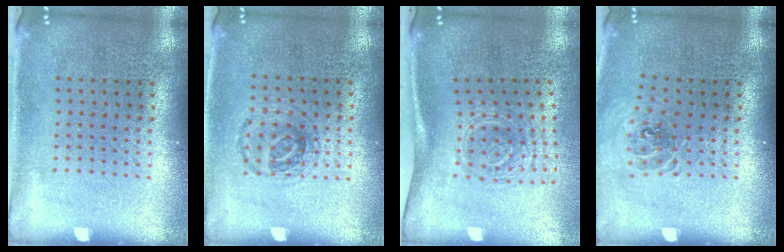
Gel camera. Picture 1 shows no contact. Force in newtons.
{"total": 0.9, "press": 0.8, "slide": 0.3}
{"total": 1.8, "press": 1.3, "slide": 1.3}
{"total": 0.9, "press": 0.8, "slide": 0.2}